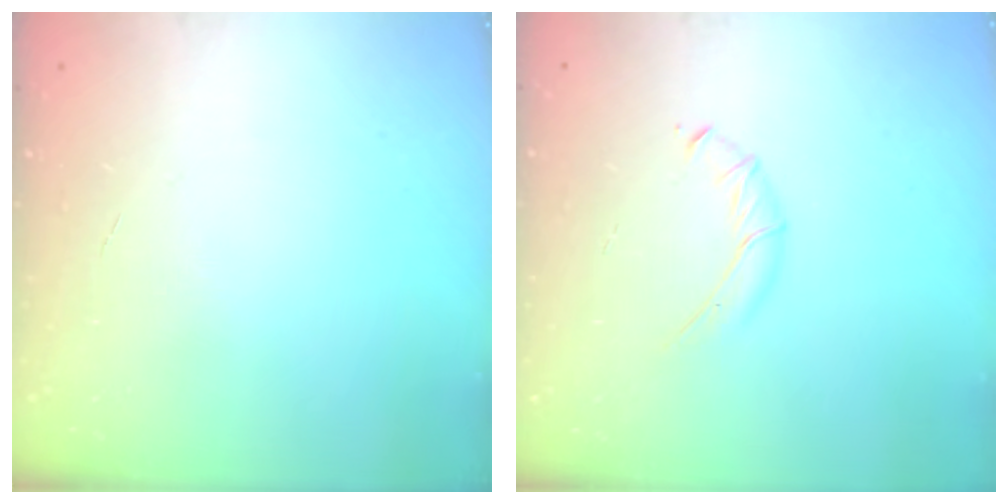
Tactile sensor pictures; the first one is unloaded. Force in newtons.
{"total": 4.9, "press": 4.7, "slide": 1.3}